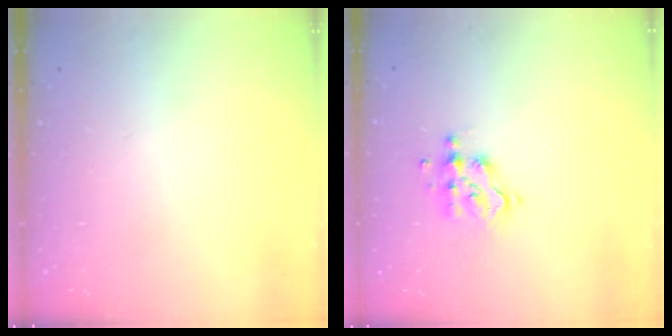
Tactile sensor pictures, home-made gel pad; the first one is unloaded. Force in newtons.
{"total": 9.1, "press": 9.0, "slide": 0.7}